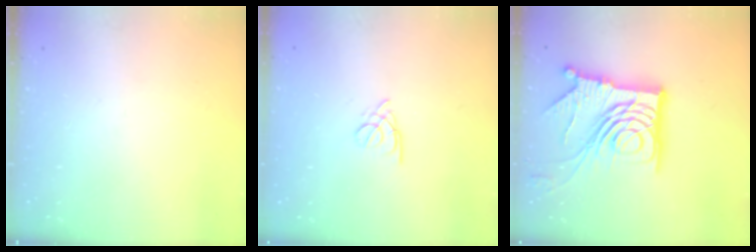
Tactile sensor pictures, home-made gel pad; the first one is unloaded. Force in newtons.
{"total": 1.8, "press": 1.7, "slide": 0.5}
{"total": 20.3, "press": 20.2, "slide": 2.3}